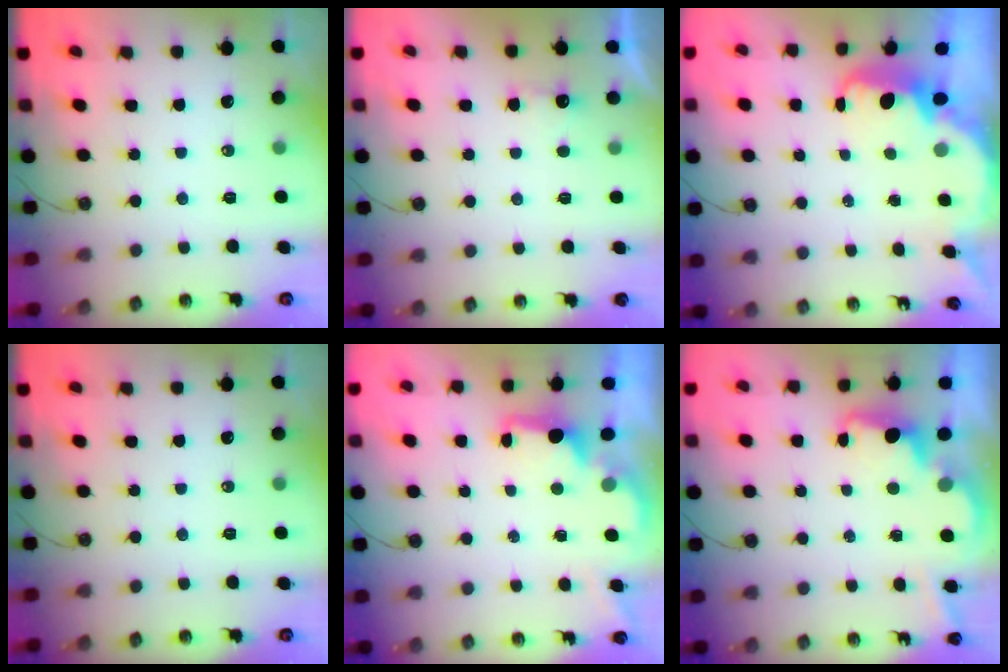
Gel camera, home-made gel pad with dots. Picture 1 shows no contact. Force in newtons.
{"total": 2.1, "press": 1.9, "slide": 0.9}
{"total": 3.8, "press": 3.7, "slide": 0.4}
{"total": 0.0}
{"total": 1.6, "press": 1.4, "slide": 0.7}
{"total": 3.5, "press": 3.4, "slide": 0.8}